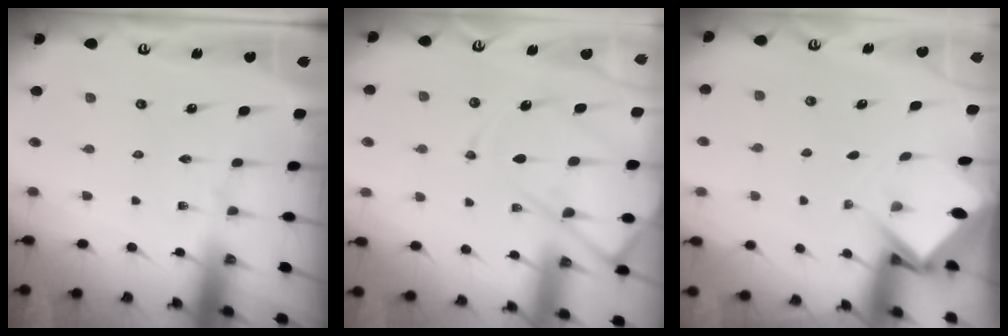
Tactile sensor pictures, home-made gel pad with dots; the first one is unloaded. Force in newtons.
{"total": 13.6, "press": 13.5, "slide": 1.2}
{"total": 3.6, "press": 3.6, "slide": 0.2}